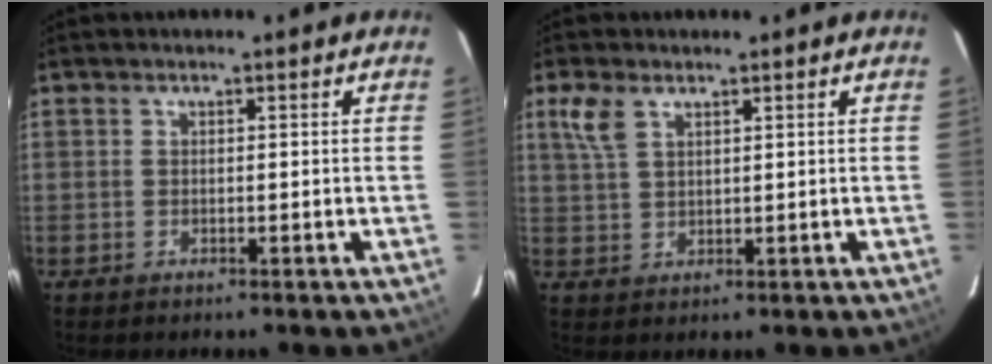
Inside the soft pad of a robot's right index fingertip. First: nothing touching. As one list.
[{"total": 4.6, "force": [2.6, 2.5, 2.9], "torque": [-0.064, 0.010, 0.054]}]